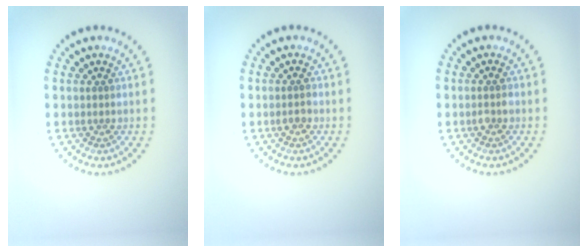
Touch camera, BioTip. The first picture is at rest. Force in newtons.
{"total": 0.9, "press": 0.9, "slide": 0.3}
{"total": 0.9, "press": 0.9, "slide": 0.3}